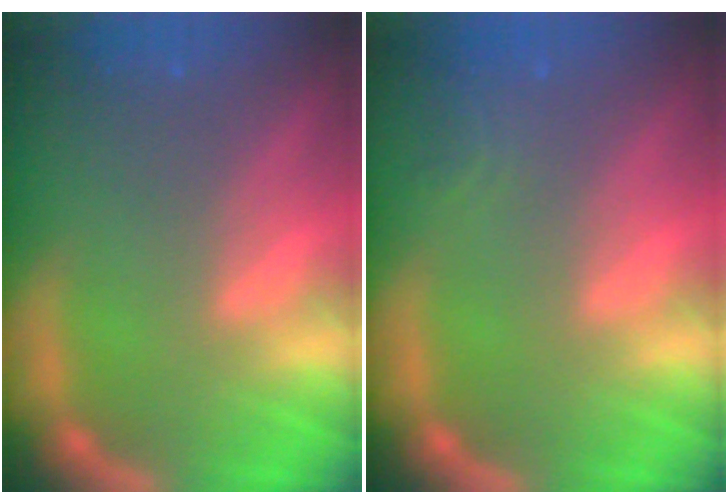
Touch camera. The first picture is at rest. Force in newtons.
{"total": 1.4}